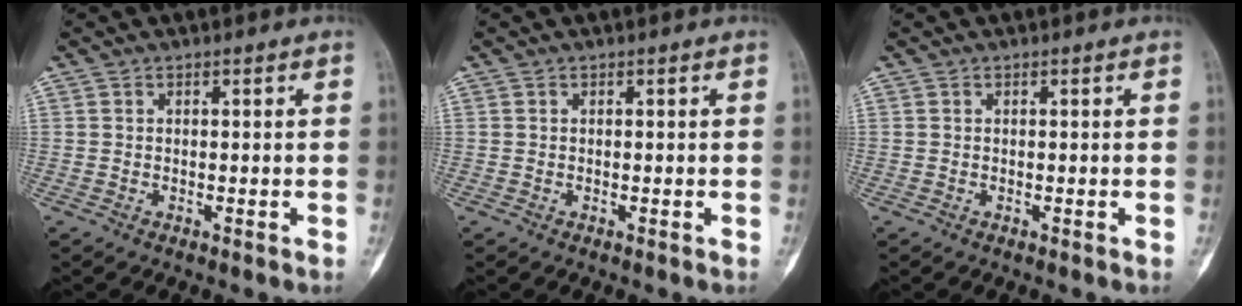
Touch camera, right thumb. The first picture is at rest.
{"total": 0.0}
{"total": 0.0}